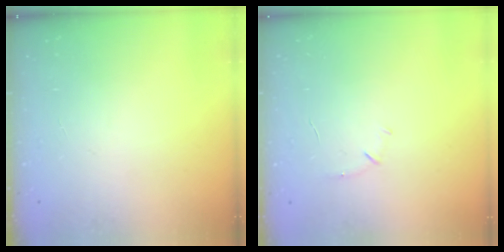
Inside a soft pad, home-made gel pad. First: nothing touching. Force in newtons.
{"total": 4.3, "press": 4.2, "slide": 1.1}